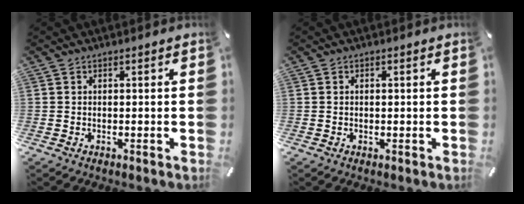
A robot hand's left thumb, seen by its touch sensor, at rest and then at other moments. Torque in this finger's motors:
{"motor_torque": [0.04, 0.47, -0.05, 0.01, 0.00]}